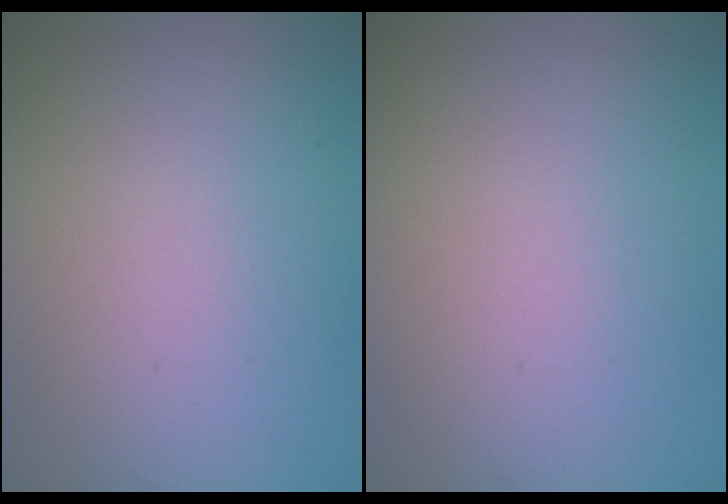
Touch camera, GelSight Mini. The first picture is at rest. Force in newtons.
{"total": 0.0}